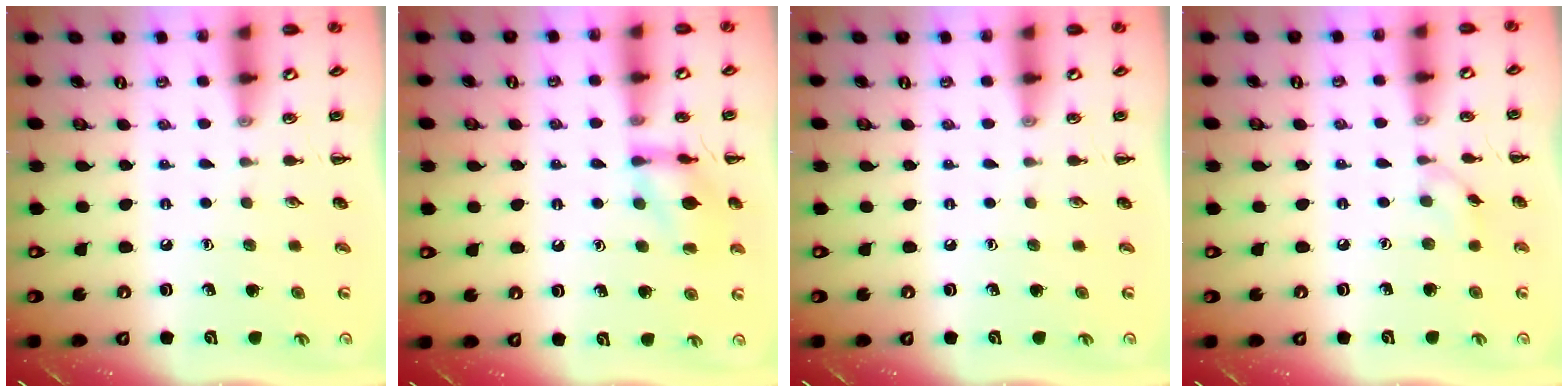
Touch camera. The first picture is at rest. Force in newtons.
{"total": 11.7, "press": 11.7, "slide": 0.4}
{"total": 0.0}
{"total": 3.8, "press": 3.6, "slide": 1.1}